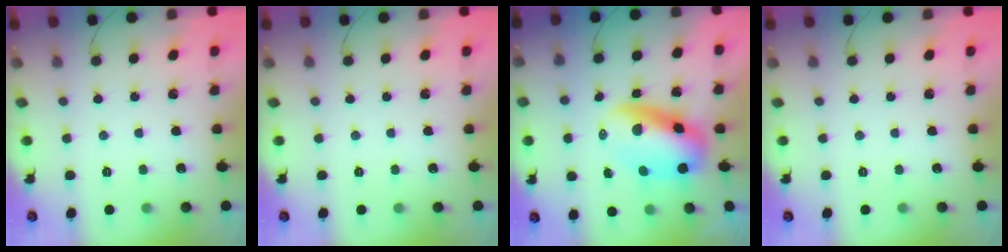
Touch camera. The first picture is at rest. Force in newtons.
{"total": 0.0}
{"total": 9.0, "press": 8.8, "slide": 1.9}
{"total": 0.0}